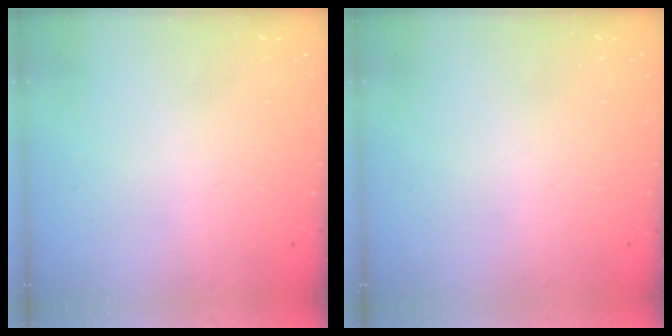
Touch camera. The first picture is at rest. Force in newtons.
{"total": 0.0}